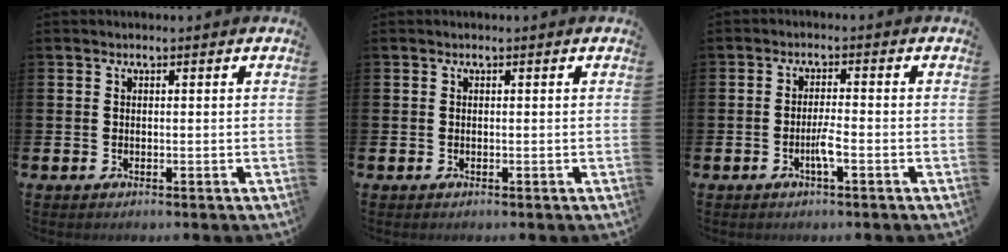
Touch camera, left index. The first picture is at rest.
{"total": 0.0}
{"total": 2.4, "force": [-1.3, 0.2, 2.0], "torque": [-0.039, 0.000, -0.023]}